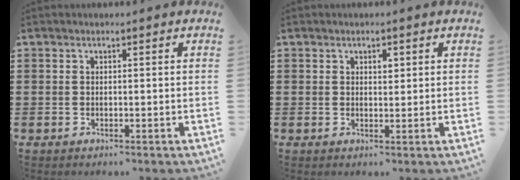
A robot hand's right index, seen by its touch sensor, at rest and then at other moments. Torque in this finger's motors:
{"motor_torque": [0.25, -0.32, 0.01, 0.03]}